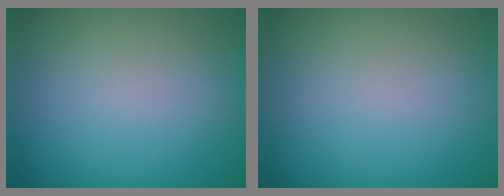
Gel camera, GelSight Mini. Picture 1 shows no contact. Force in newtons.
{"total": 0.0}